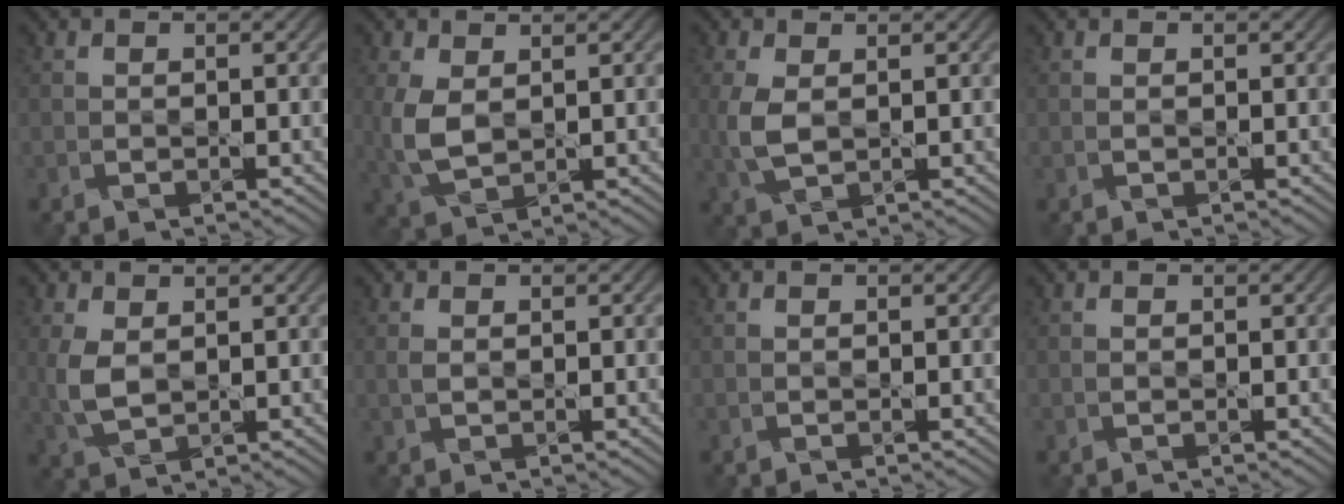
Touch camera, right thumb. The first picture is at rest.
{"total": 5.3, "force": [0.8, 3.2, 4.2], "torque": [-0.112, 0.000, 0.017]}
{"total": 4.2, "force": [0.4, 2.4, 3.5], "torque": [-0.096, -0.001, 0.009]}
{"total": 0.0}
{"total": 4.4, "force": [0.7, 2.7, 3.5], "torque": [-0.097, -0.001, 0.015]}
{"total": 0.9, "force": [0.3, 0.5, 0.7], "torque": [-0.021, 0.002, 0.006]}
{"total": 0.0}
{"total": 0.0}